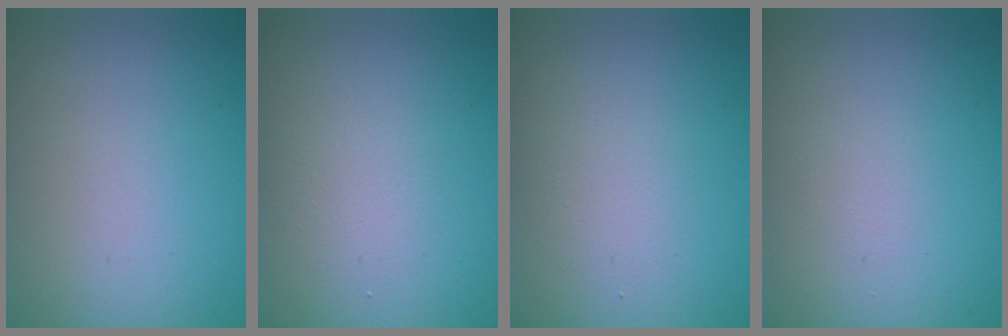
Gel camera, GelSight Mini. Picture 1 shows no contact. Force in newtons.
{"total": 1.6, "press": 1.6, "slide": 0.1}
{"total": 1.6, "press": 1.6, "slide": 0.0}
{"total": 0.5, "press": 0.5, "slide": 0.1}